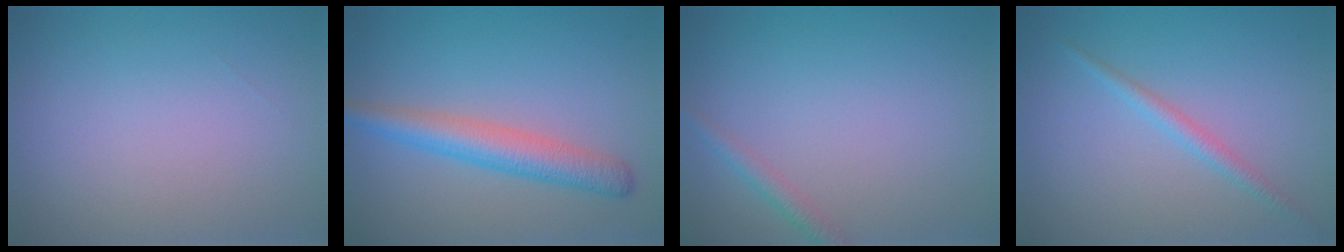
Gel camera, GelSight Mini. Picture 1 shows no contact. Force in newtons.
{"total": 4.1, "press": 4.1, "slide": 0.1}
{"total": 1.4, "press": 1.4, "slide": 0.1}
{"total": 1.6, "press": 1.6, "slide": 0.1}